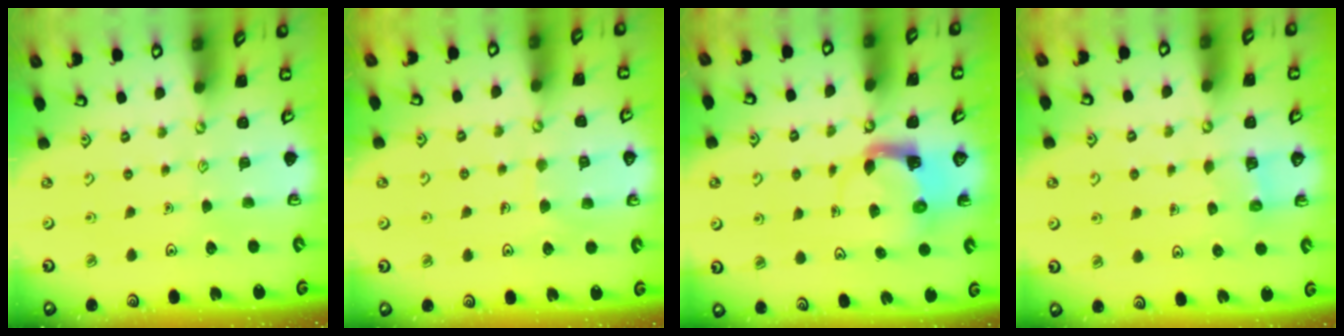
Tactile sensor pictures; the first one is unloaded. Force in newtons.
{"total": 4.8, "press": 4.8, "slide": 0.3}
{"total": 3.8, "press": 3.8, "slide": 0.7}
{"total": 2.5, "press": 2.5, "slide": 0.1}